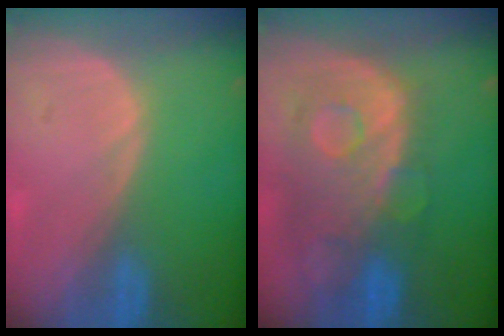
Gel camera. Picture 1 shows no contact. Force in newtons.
{"total": 11.6, "press": 9.8, "slide": 6.1}